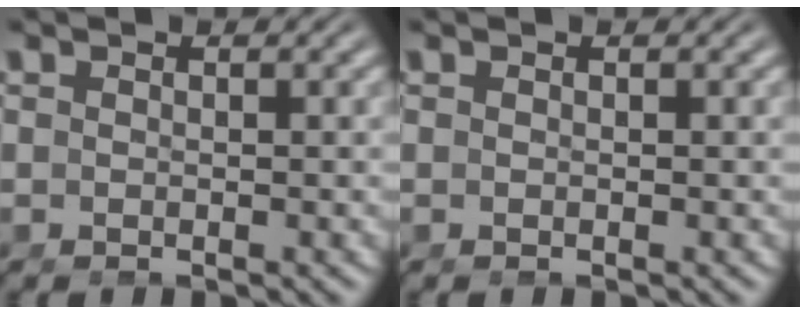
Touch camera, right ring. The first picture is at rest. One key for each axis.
{"total": 0.0}